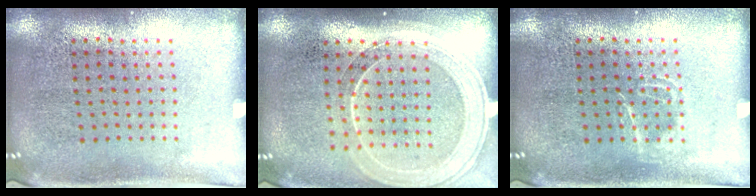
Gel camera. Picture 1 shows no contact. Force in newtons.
{"total": 1.9, "press": 1.7, "slide": 0.8}
{"total": 1.1, "press": 1.0, "slide": 0.3}